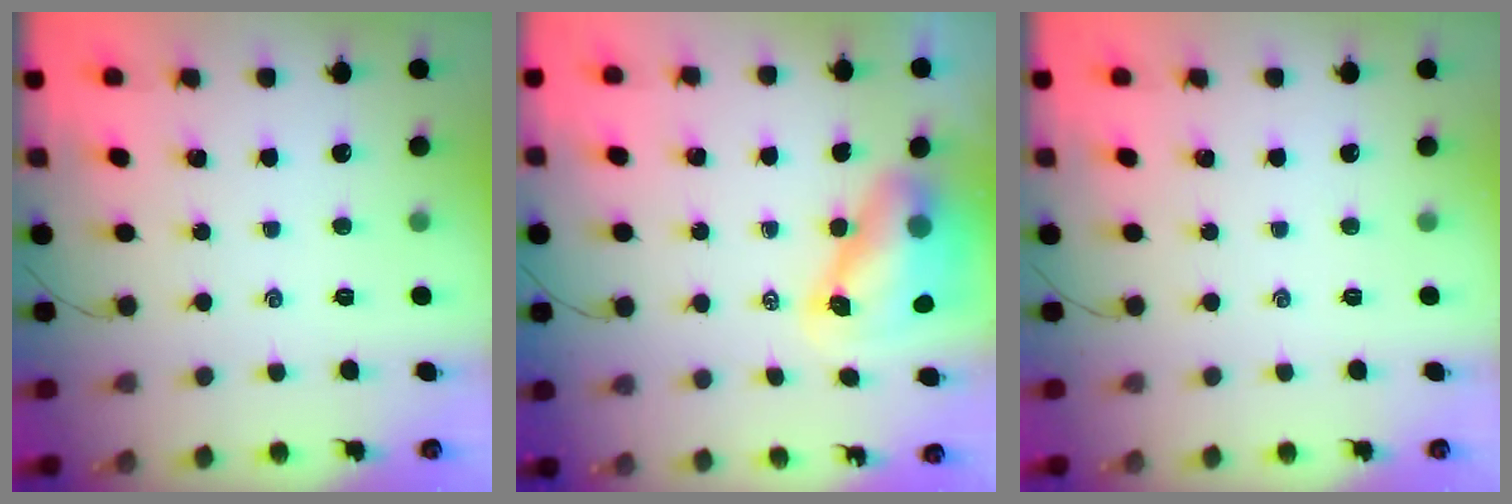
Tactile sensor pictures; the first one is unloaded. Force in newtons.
{"total": 8.4, "press": 8.1, "slide": 2.2}
{"total": 0.0}